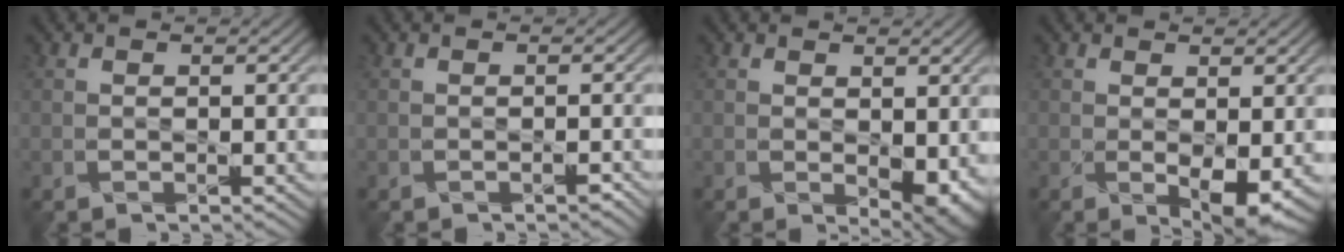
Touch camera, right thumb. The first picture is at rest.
{"total": 0.6, "force": [-0.5, 0.1, 0.3], "torque": [-0.004, -0.001, -0.009]}
{"total": 3.4, "force": [0.1, 1.8, 2.9], "torque": [-0.046, -0.016, 0.013]}
{"total": 3.4, "force": [-0.1, 1.4, 3.1], "torque": [-0.057, -0.014, 0.008]}